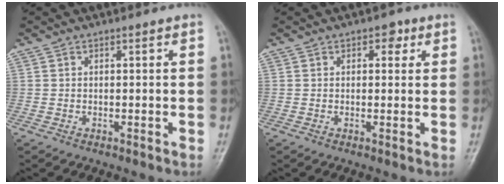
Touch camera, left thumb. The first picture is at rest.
{"total": 2.6, "force": [1.2, 1.7, 1.5], "torque": [-0.001, 0.000, 0.010]}